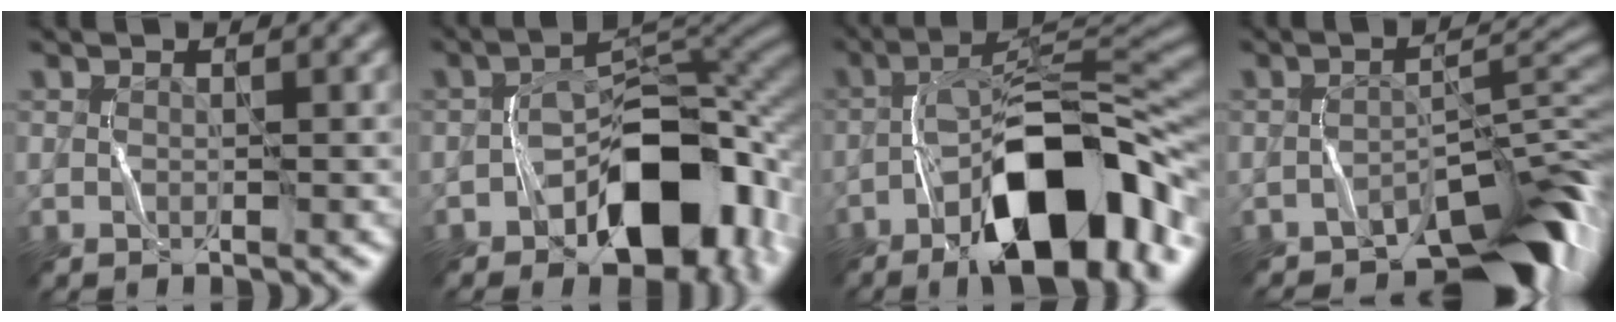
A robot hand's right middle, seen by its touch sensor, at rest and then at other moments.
{"total": 10.4, "force": [-4.7, 6.0, 7.1], "torque": [-0.081, 0.027, -0.076]}
{"total": 13.5, "force": [-7.2, 4.7, 10.5], "torque": [-0.152, 0.026, -0.120]}
{"total": 8.6, "force": [-6.4, 3.1, 4.7], "torque": [-0.040, 0.008, -0.106]}